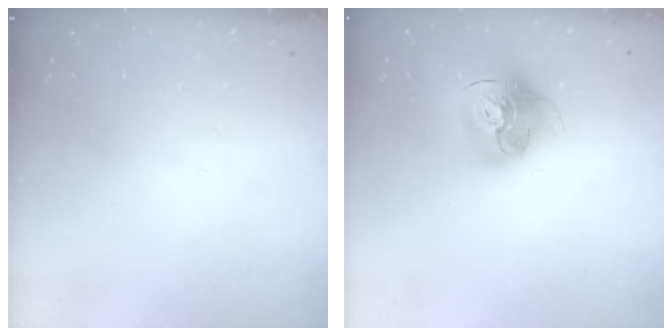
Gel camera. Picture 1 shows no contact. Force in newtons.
{"total": 16.4, "press": 16.3, "slide": 1.7}